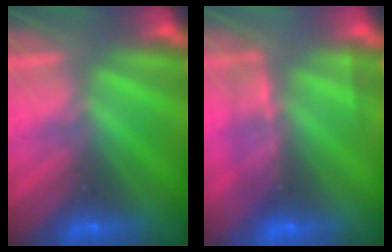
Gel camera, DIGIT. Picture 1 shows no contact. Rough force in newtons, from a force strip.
{"total": 2.2}